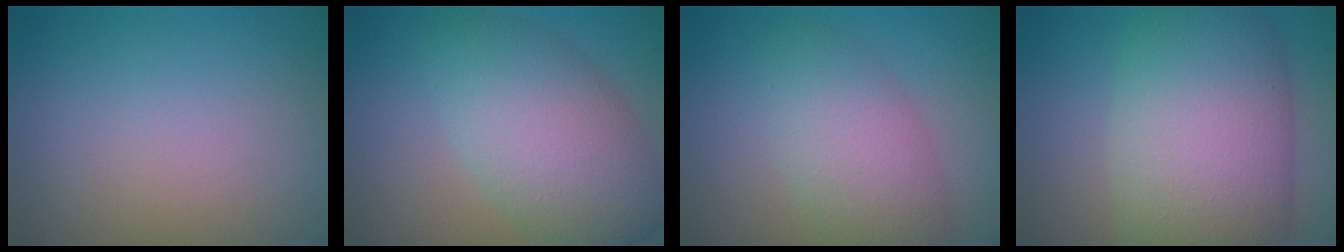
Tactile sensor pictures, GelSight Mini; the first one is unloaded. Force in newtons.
{"total": 7.1, "press": 7.1, "slide": 0.2}
{"total": 4.7, "press": 4.7, "slide": 0.1}
{"total": 11.2, "press": 11.2, "slide": 0.4}